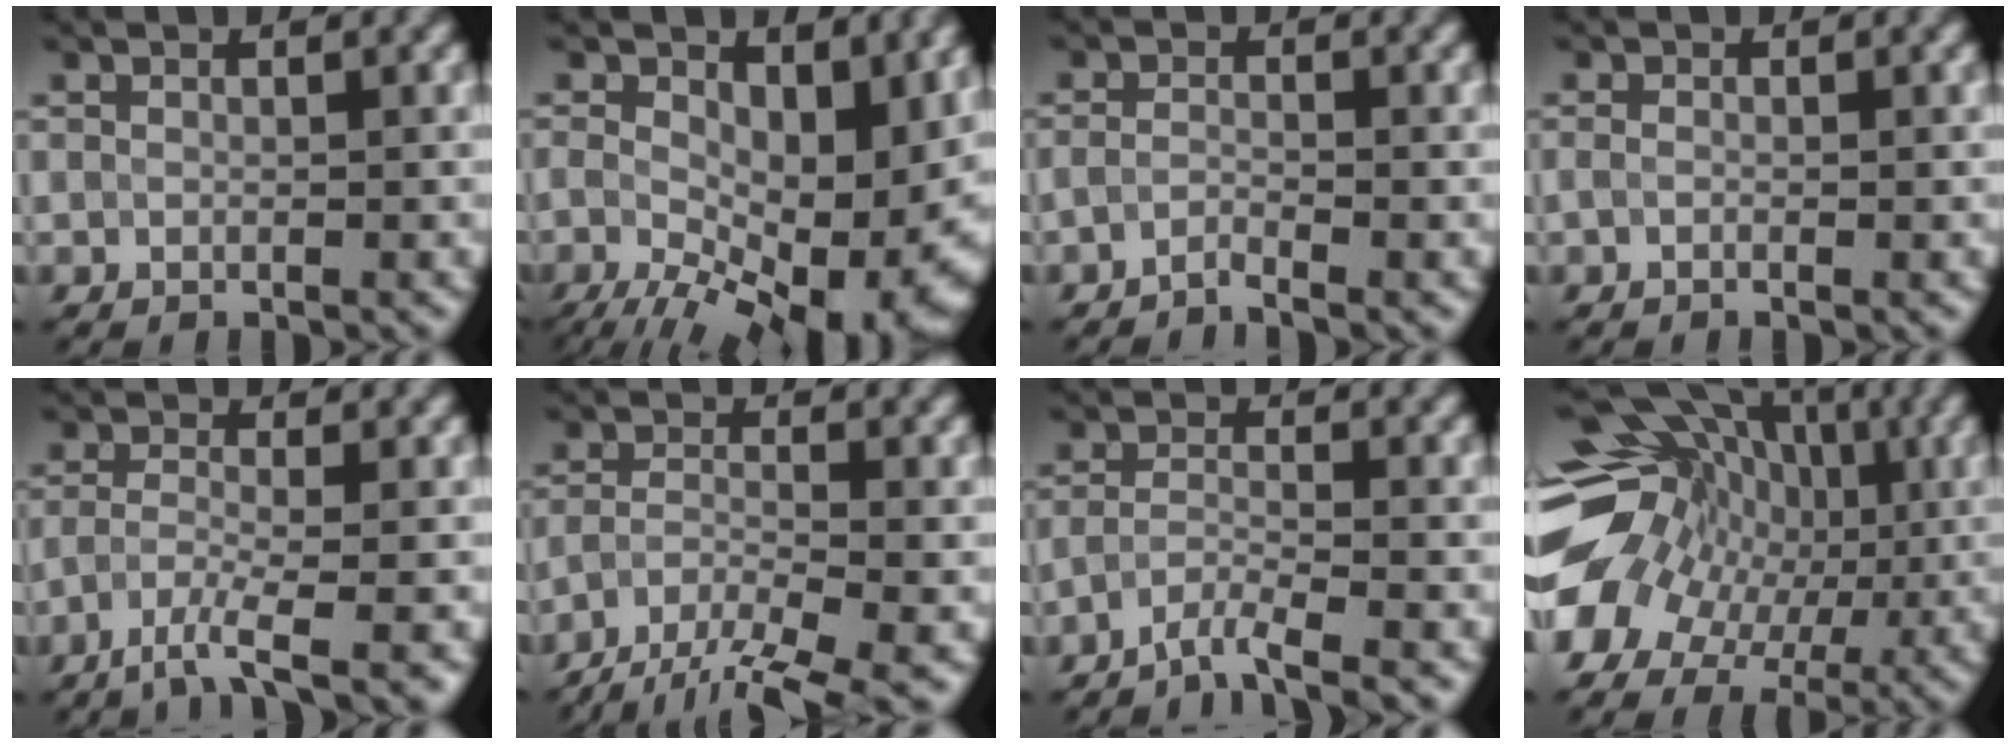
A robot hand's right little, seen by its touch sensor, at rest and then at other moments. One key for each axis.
{"total": 16.9, "fx": -2.6, "fy": 8.9, "fz": 14.1, "tx": -0.201, "ty": -0.037, "tz": -0.012}
{"total": 1.7, "fx": -1.7, "fy": -0.1, "fz": 0.3, "tx": 0.000, "ty": 0.000, "tz": -0.033}
{"total": 1.1, "fx": -0.6, "fy": 0.3, "fz": 0.9, "tx": -0.005, "ty": -0.002, "tz": -0.008}
{"total": 3.8, "fx": -2.8, "fy": 0.2, "fz": 2.6, "tx": -0.043, "ty": -0.001, "tz": -0.059}
{"total": 6.2, "fx": -5.0, "fy": 1.1, "fz": 3.5, "tx": -0.060, "ty": -0.008, "tz": -0.088}
{"total": 3.0, "fx": -2.7, "fy": 0.1, "fz": 1.2, "tx": -0.018, "ty": -0.001, "tz": -0.060}
{"total": 18.2, "fx": -0.4, "fy": 14.8, "fz": 10.6, "tx": -0.184, "ty": 0.027, "tz": -0.025}